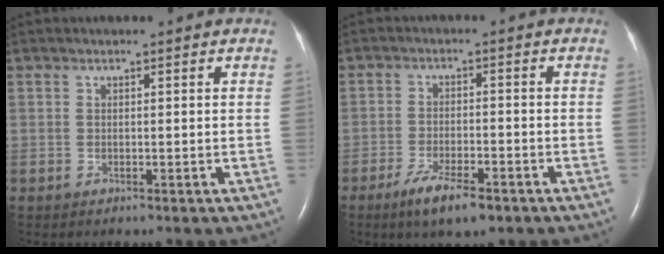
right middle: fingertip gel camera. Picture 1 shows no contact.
{"total": 6.3, "force": [-4.1, 1.5, 4.6], "torque": [-0.093, -0.009, -0.067]}